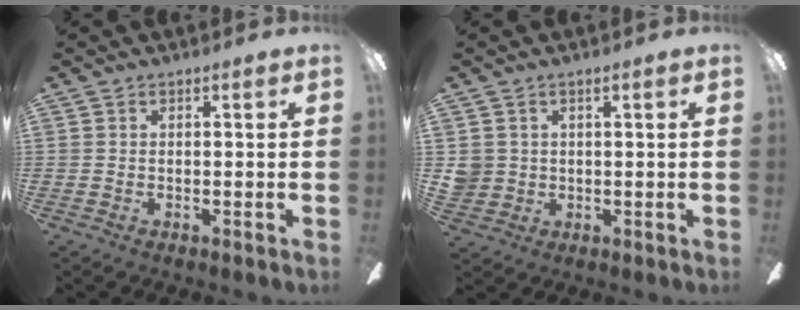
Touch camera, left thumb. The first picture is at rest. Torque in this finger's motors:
{"motor_torque": [0.09, 0.18, 0.13, -0.25, 0.00]}